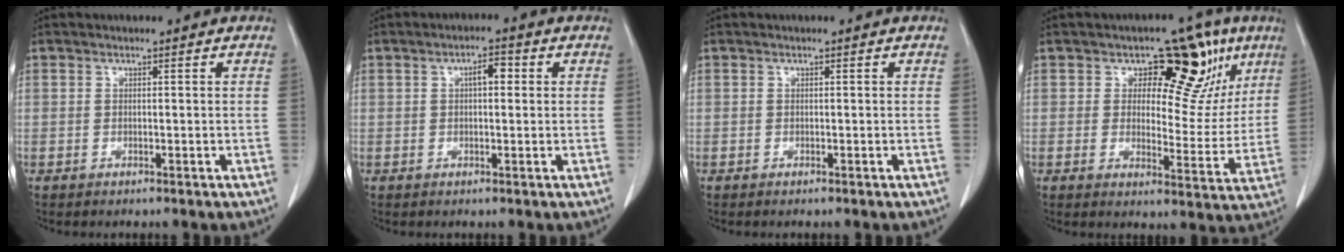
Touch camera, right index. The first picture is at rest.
{"total": 2.9, "force": [0.6, 1.1, 2.6], "torque": [-0.043, 0.010, 0.008]}
{"total": 0.0}
{"total": 12.8, "force": [6.5, 7.1, 8.5], "torque": [-0.077, 0.014, 0.089]}